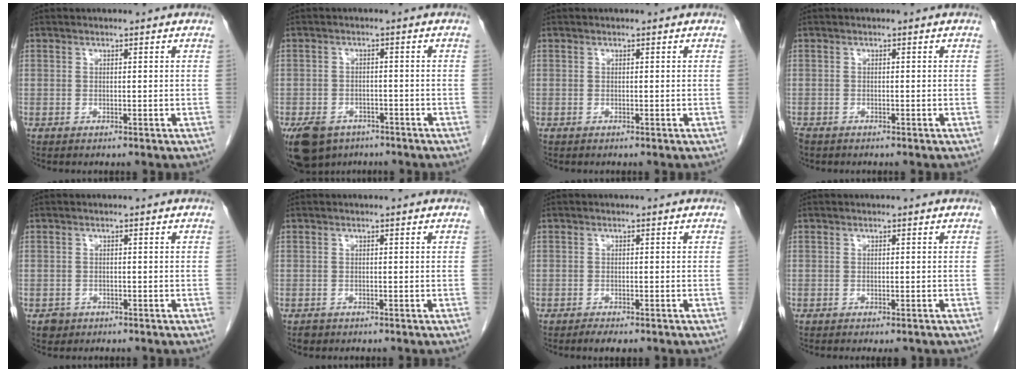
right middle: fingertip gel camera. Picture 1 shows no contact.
{"total": 8.6, "force": [-5.9, 5.5, 3.1], "torque": [-0.066, -0.002, -0.090]}
{"total": 0.0}
{"total": 2.0, "force": [-1.6, 1.1, 0.6], "torque": [-0.019, -0.004, -0.028]}
{"total": 1.6, "force": [-1.0, 1.2, 0.0], "torque": [-0.003, 0.005, -0.014]}
{"total": 0.9, "force": [-0.7, 0.6, 0.1], "torque": [-0.008, 0.001, -0.010]}
{"total": 2.1, "force": [-1.6, 0.7, 1.1], "torque": [-0.019, -0.003, -0.021]}
{"total": 1.6, "force": [-1.3, 0.5, 0.8], "torque": [-0.010, -0.003, -0.013]}